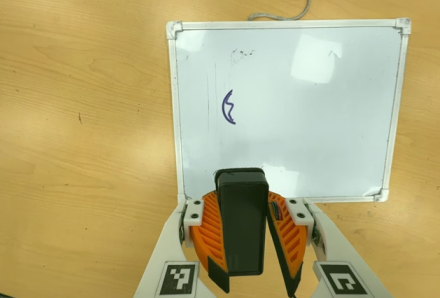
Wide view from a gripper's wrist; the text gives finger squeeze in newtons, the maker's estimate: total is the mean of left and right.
{"total": 10.2, "left": 9.8, "right": 10.6}